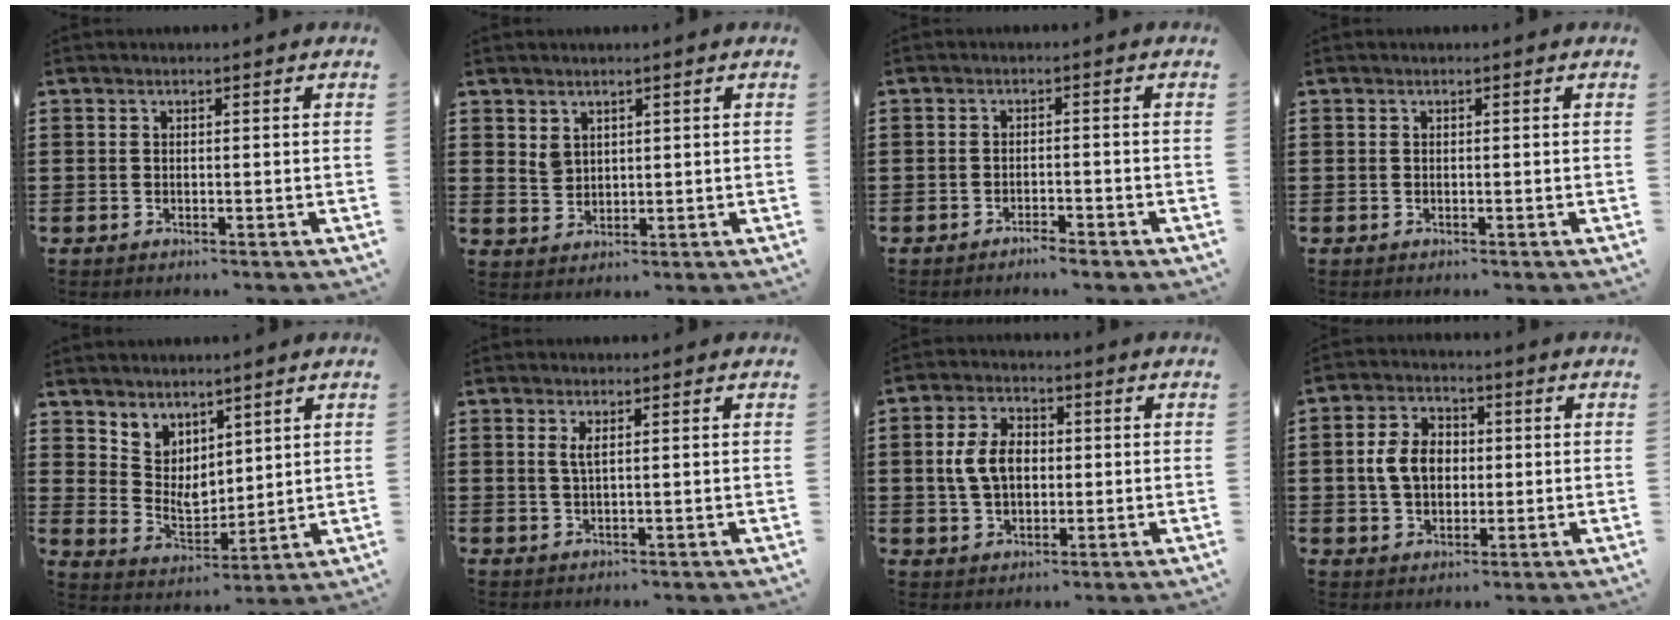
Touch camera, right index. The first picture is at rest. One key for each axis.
{"total": 2.5, "fx": 1.8, "fy": 1.6, "fz": 0.5, "tx": -0.015, "ty": 0.004, "tz": 0.036}
{"total": 1.8, "fx": -1.8, "fy": 0.0, "fz": 0.4, "tx": -0.011, "ty": 0.000, "tz": -0.035}
{"total": 0.0}
{"total": 4.9, "fx": 4.0, "fy": 2.8, "fz": -0.3, "tx": -0.022, "ty": -0.025, "tz": 0.076}
{"total": 1.7, "fx": 0.6, "fy": 0.3, "fz": 1.6, "tx": -0.033, "ty": 0.002, "tz": 0.010}
{"total": 6.7, "fx": 0.2, "fy": 4.4, "fz": 5.0, "tx": -0.127, "ty": 0.007, "tz": -0.004}
{"total": 6.8, "fx": 0.1, "fy": 5.0, "fz": 4.7, "tx": -0.113, "ty": 0.005, "tz": -0.008}